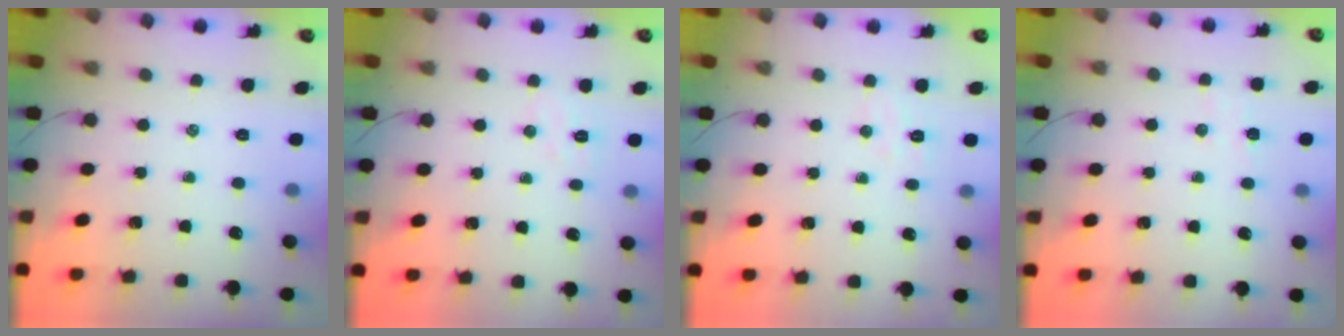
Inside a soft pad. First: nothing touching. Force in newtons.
{"total": 3.9, "press": 3.8, "slide": 1.0}
{"total": 4.6, "press": 4.5, "slide": 1.0}
{"total": 2.9, "press": 2.8, "slide": 0.7}